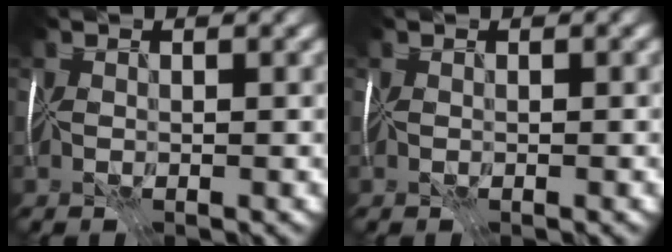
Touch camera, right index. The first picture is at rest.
{"total": 0.0}